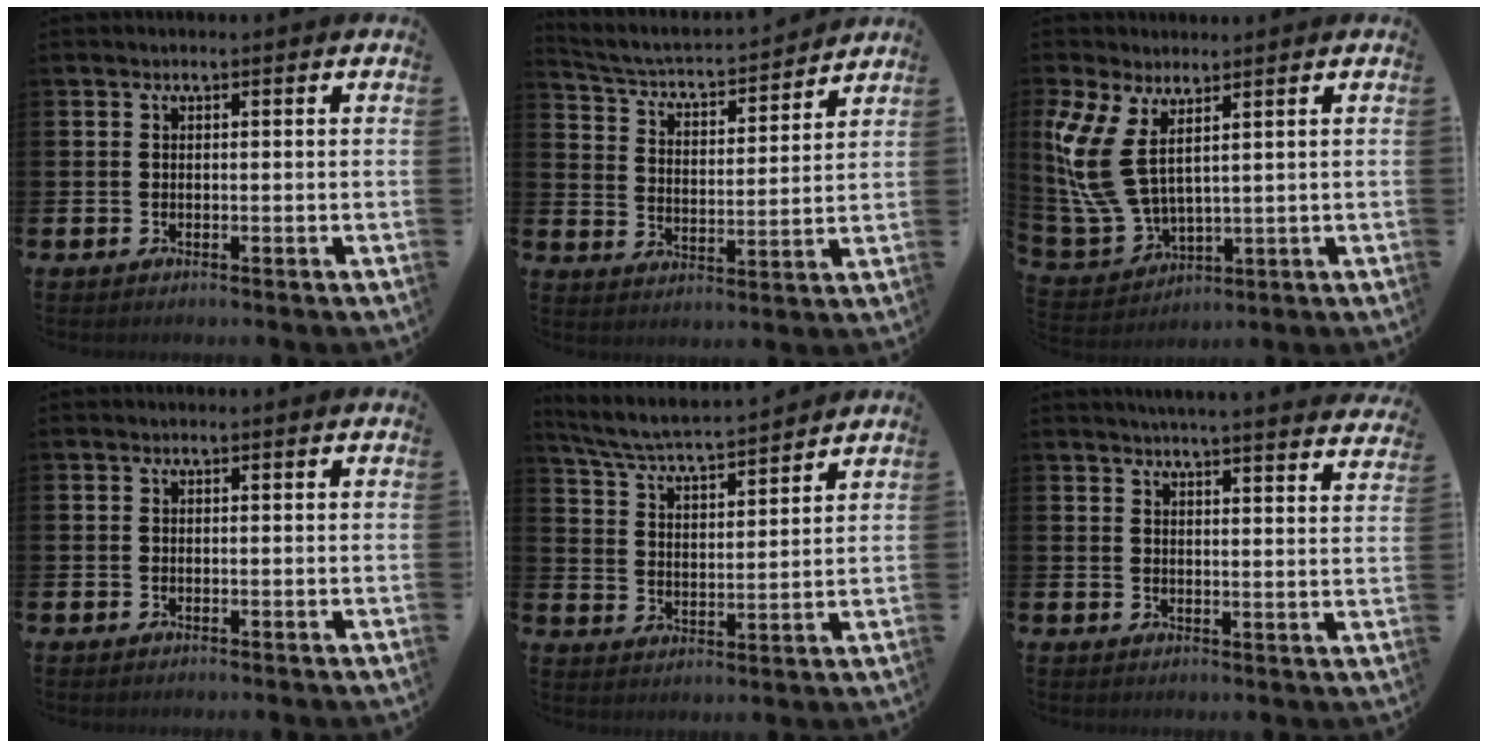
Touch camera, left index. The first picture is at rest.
{"total": 4.3, "force": [4.0, 1.0, 1.2], "torque": [-0.053, -0.039, 0.059]}
{"total": 8.8, "force": [4.1, 4.1, 6.7], "torque": [-0.171, -0.013, 0.076]}
{"total": 0.0}
{"total": 5.3, "force": [5.1, 0.2, 1.4], "torque": [-0.056, -0.041, 0.085]}
{"total": 4.5, "force": [4.4, -0.8, 0.7], "torque": [-0.014, -0.028, 0.075]}